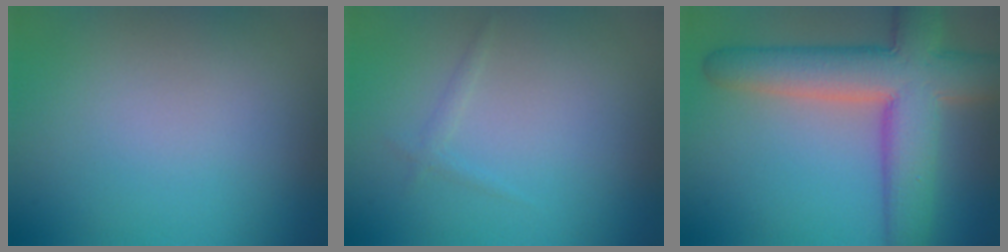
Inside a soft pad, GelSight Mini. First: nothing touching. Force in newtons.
{"total": 0.8, "press": 0.8, "slide": 0.1}
{"total": 9.8, "press": 9.8, "slide": 0.7}